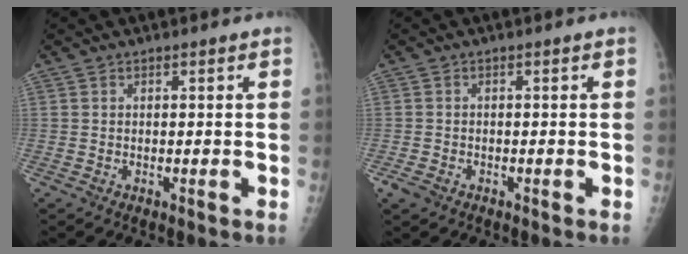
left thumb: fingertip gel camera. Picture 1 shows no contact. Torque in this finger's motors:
{"motor_torque": [0.06, 0.17, -0.09, -0.07, 0.05]}